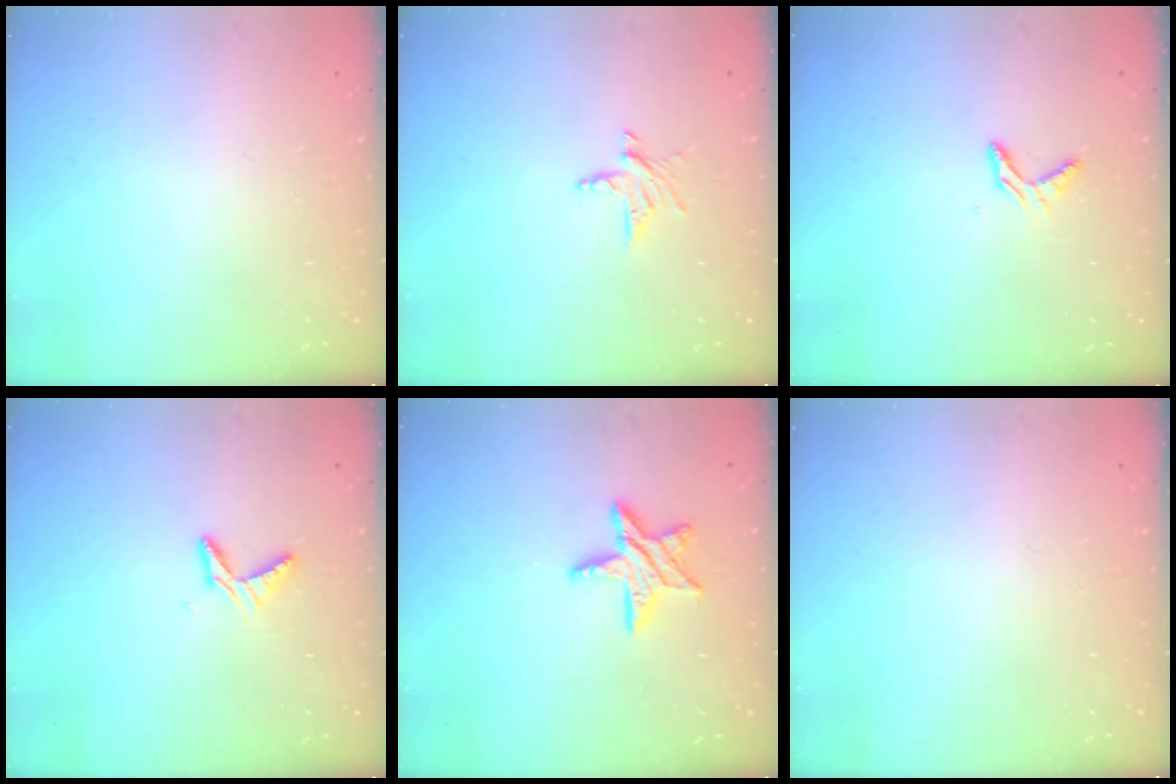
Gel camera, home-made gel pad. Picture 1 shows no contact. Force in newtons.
{"total": 5.3, "press": 5.2, "slide": 0.4}
{"total": 5.1, "press": 5.1, "slide": 0.5}
{"total": 4.6, "press": 4.6, "slide": 0.4}
{"total": 11.0, "press": 11.0, "slide": 0.8}
{"total": 0.0}